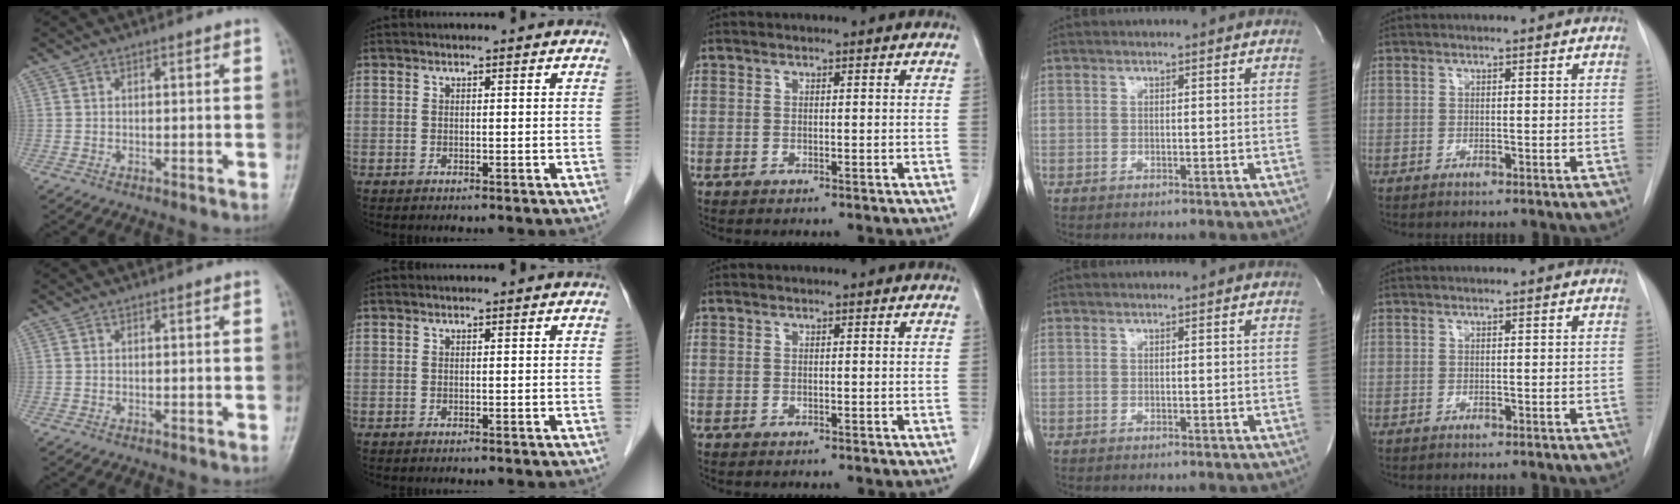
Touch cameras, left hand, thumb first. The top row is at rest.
{}